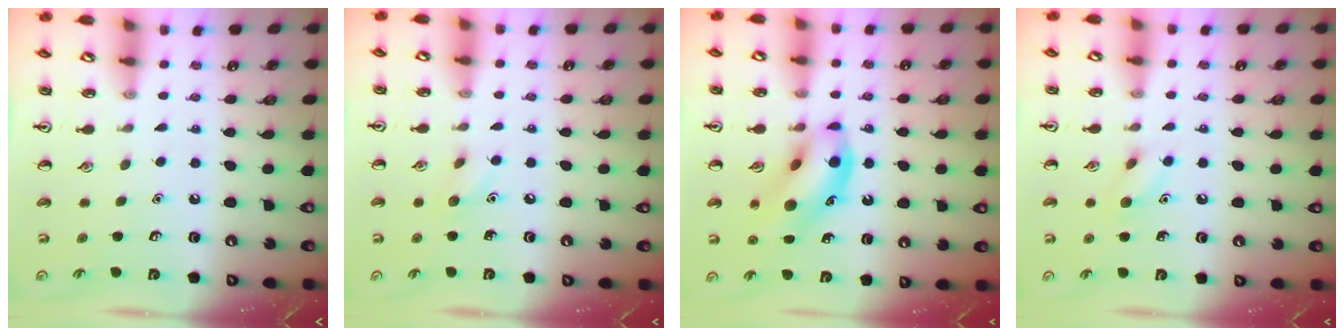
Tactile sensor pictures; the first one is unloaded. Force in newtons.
{"total": 5.8, "press": 5.4, "slide": 1.9}
{"total": 13.5, "press": 13.3, "slide": 2.7}
{"total": 6.6, "press": 6.5, "slide": 1.0}